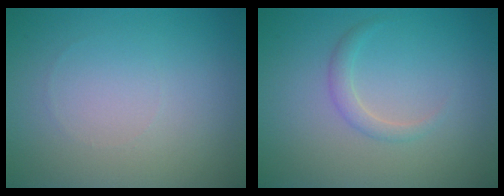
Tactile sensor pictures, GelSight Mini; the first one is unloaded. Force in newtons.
{"total": 1.3, "press": 1.2, "slide": 0.1}